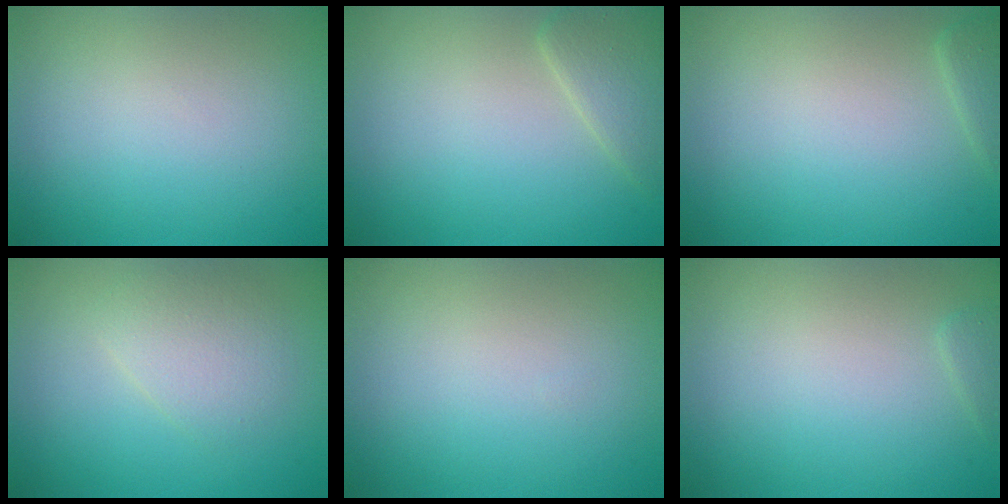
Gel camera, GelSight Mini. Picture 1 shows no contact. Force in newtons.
{"total": 2.7, "press": 2.6, "slide": 0.2}
{"total": 1.1, "press": 1.1, "slide": 0.1}
{"total": 2.6, "press": 2.6, "slide": 0.1}
{"total": 0.0}
{"total": 0.6, "press": 0.6, "slide": 0.1}